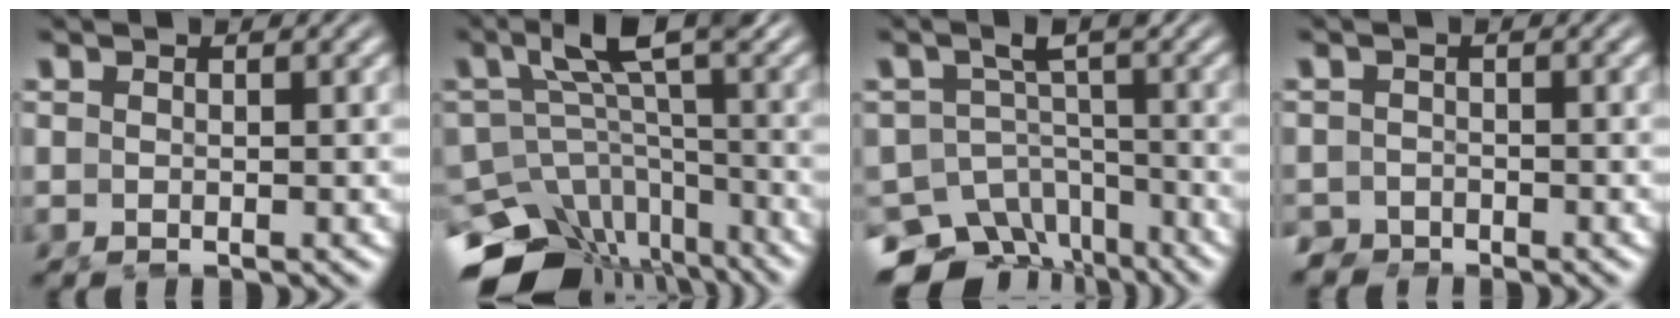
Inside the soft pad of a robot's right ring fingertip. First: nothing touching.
{"total": 13.4, "force": [-5.8, 8.9, 8.1], "torque": [-0.151, -0.060, -0.076]}
{"total": 13.8, "force": [-7.7, 9.9, 5.7], "torque": [-0.111, -0.053, -0.122]}
{"total": 2.9, "force": [-2.5, 1.4, 0.1], "torque": [0.001, -0.017, -0.045]}